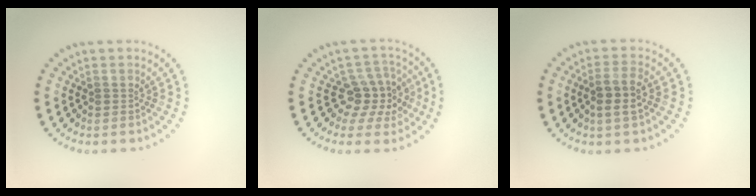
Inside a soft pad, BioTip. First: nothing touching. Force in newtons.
{"total": 3.4, "press": 2.9, "slide": 1.7}
{"total": 2.5, "press": 2.3, "slide": 0.9}